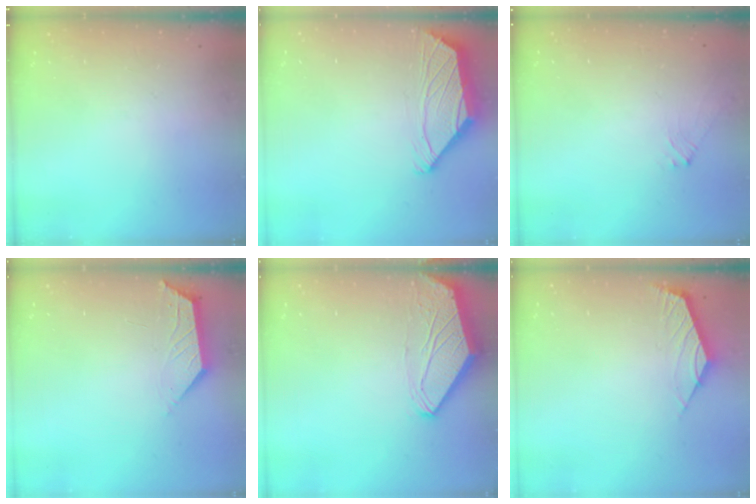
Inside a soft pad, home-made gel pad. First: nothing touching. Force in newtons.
{"total": 2.1, "press": 2.0, "slide": 0.8}
{"total": 0.7, "press": 0.6, "slide": 0.3}
{"total": 1.9, "press": 1.9, "slide": 0.4}
{"total": 0.0}
{"total": 2.6, "press": 2.5, "slide": 0.6}